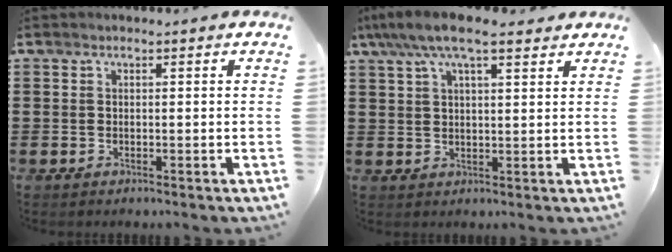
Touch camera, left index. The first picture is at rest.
{"total": 7.4, "force": [5.4, 2.0, 4.7], "torque": [-0.103, 0.000, 0.097]}